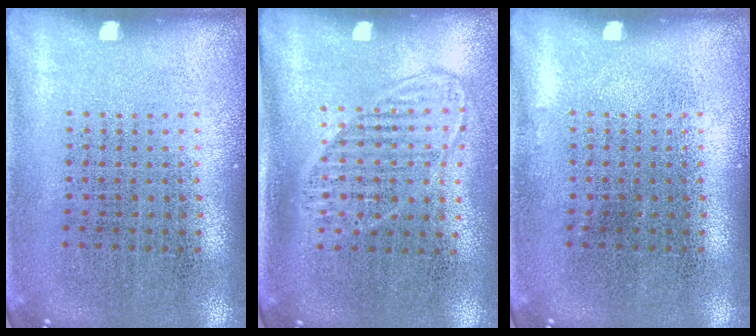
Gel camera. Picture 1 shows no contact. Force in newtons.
{"total": 1.5, "press": 1.3, "slide": 0.7}
{"total": 0.0}